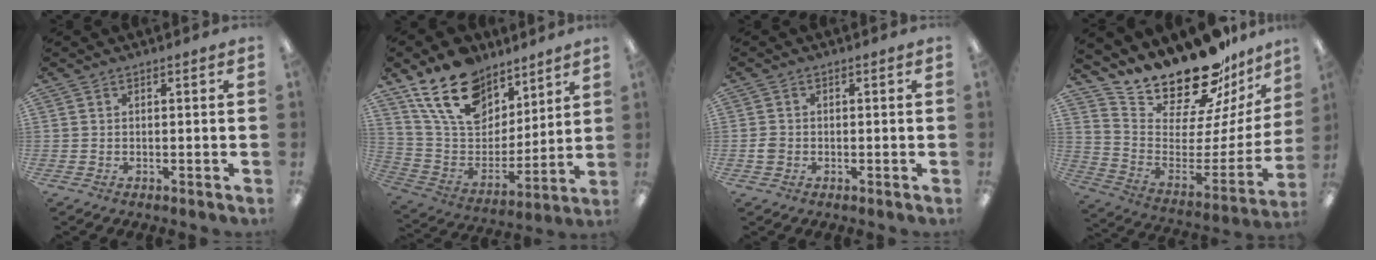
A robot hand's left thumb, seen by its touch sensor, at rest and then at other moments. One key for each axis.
{"total": 19.9, "fx": 13.4, "fy": 11.5, "fz": 9.2, "tx": -0.180, "ty": -0.066, "tz": 0.251}
{"total": 1.9, "fx": -0.4, "fy": 1.6, "fz": 0.8, "tx": -0.013, "ty": 0.004, "tz": -0.008}
{"total": 20.1, "fx": 18.7, "fy": 4.8, "fz": 5.5, "tx": -0.087, "ty": -0.166, "tz": 0.327}